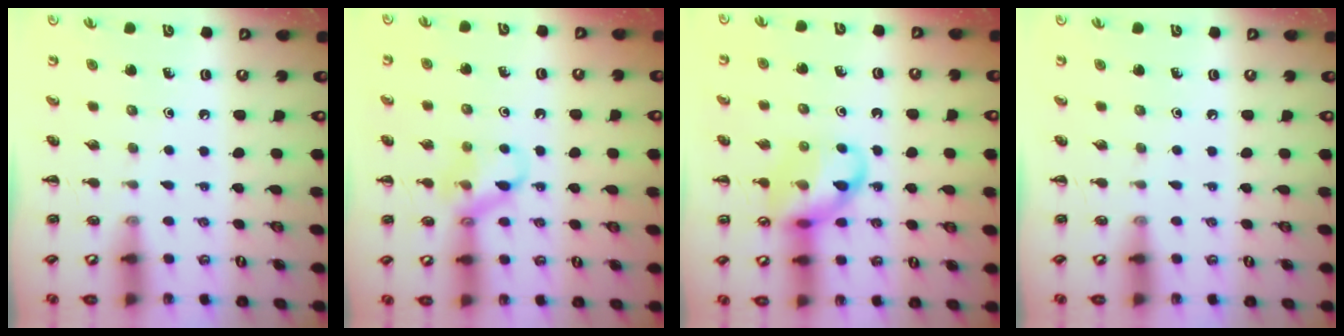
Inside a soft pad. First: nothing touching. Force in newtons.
{"total": 11.0, "press": 10.9, "slide": 1.3}
{"total": 12.3, "press": 12.1, "slide": 1.6}
{"total": 0.0}